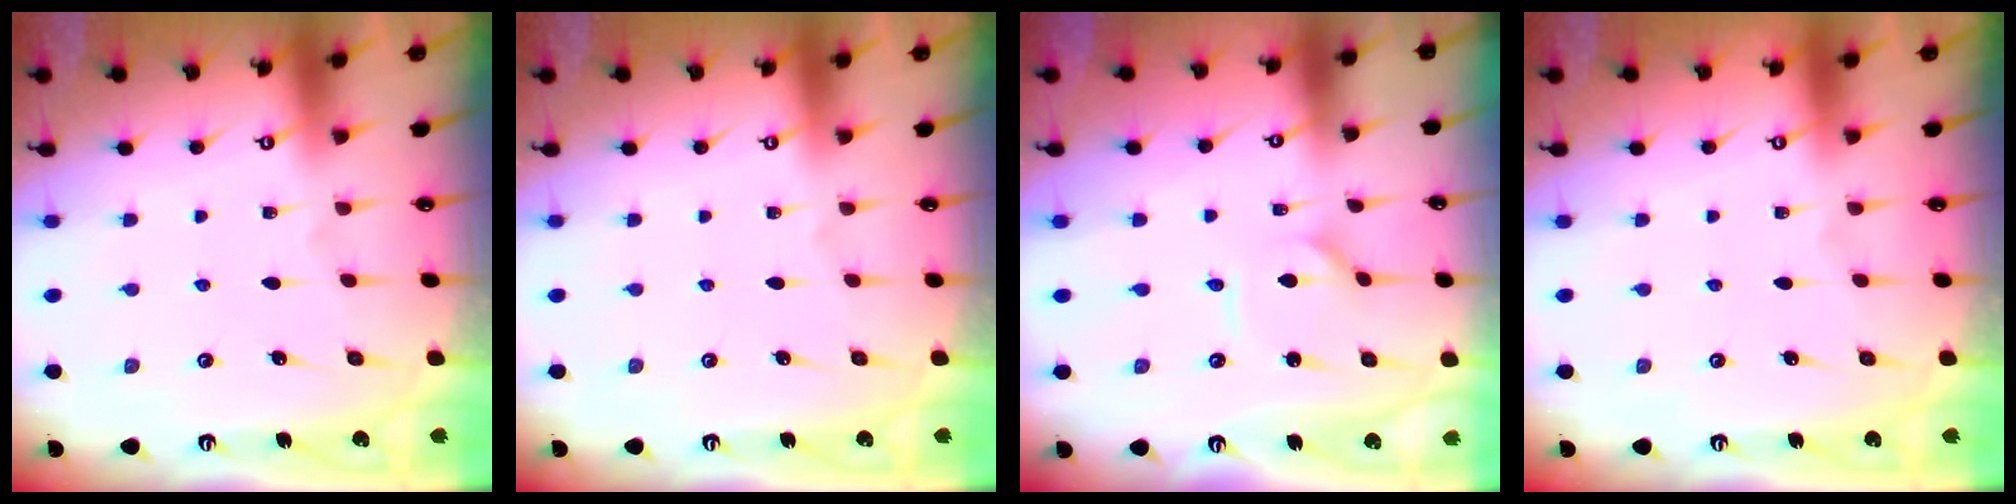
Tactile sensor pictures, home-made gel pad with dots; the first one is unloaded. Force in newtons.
{"total": 0.0}
{"total": 1.3, "press": 1.2, "slide": 0.1}
{"total": 0.0}